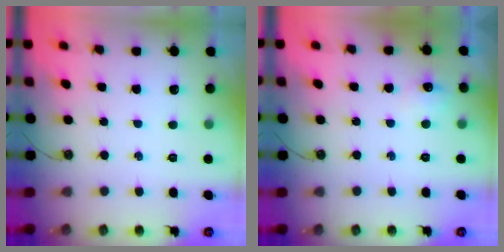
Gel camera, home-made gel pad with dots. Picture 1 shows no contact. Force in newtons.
{"total": 6.1, "press": 6.1, "slide": 0.9}